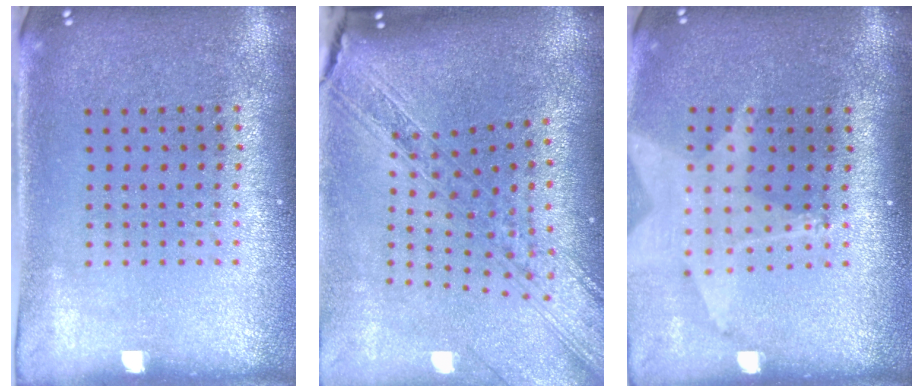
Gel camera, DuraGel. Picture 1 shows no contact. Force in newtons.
{"total": 2.5, "press": 2.1, "slide": 1.4}
{"total": 1.8, "press": 1.5, "slide": 1.1}